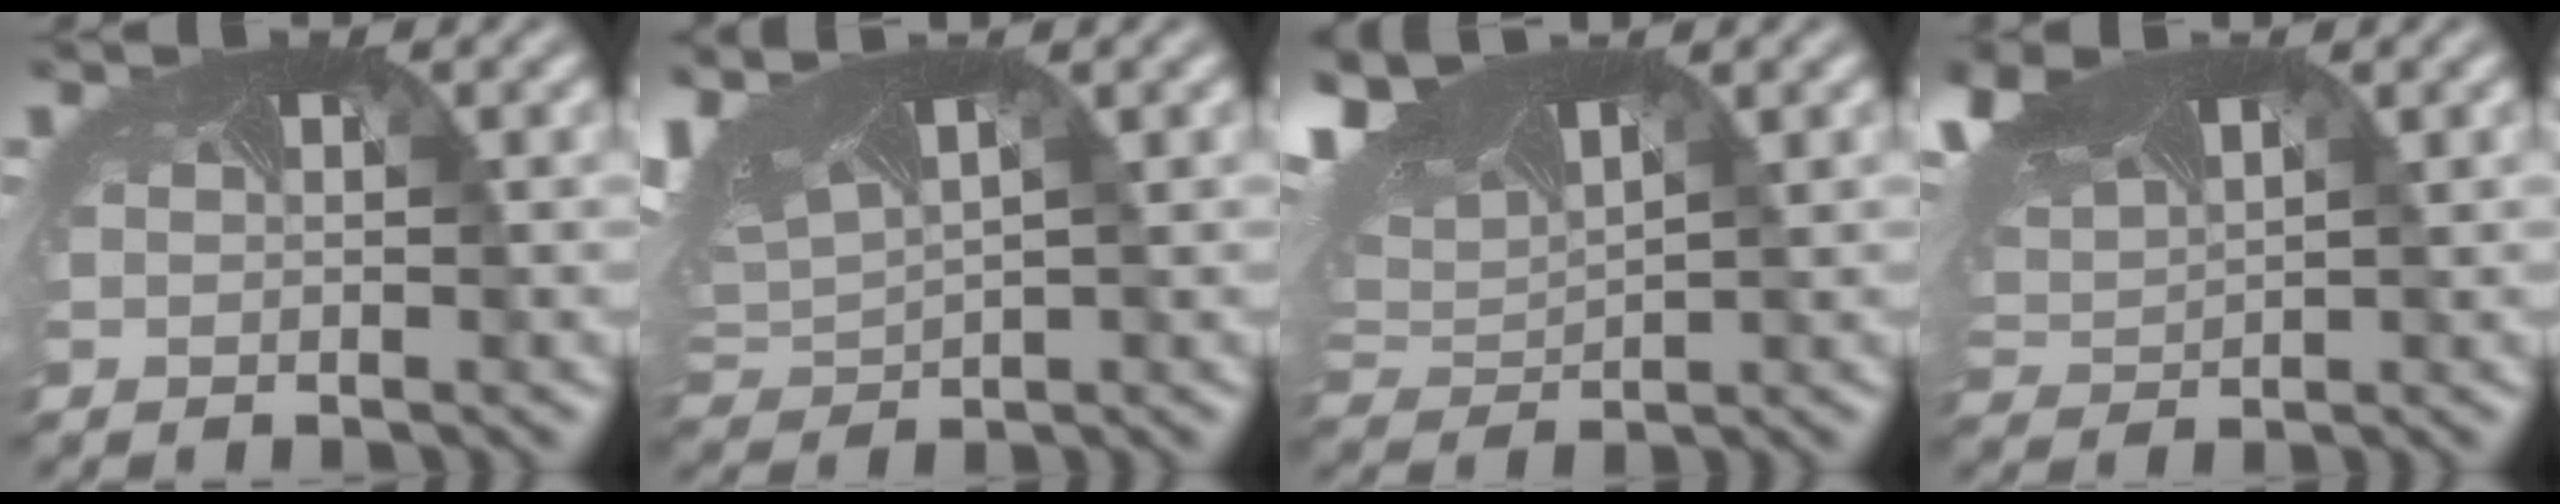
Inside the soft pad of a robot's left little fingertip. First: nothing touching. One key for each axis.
{"total": 7.7, "fx": 3.5, "fy": 3.4, "fz": 5.9, "tx": -0.132, "ty": 0.016, "tz": 0.065}
{"total": 9.5, "fx": 5.0, "fy": 4.3, "fz": 6.8, "tx": -0.145, "ty": 0.024, "tz": 0.089}
{"total": 7.2, "fx": 4.4, "fy": 3.3, "fz": 4.7, "tx": -0.120, "ty": 0.019, "tz": 0.077}